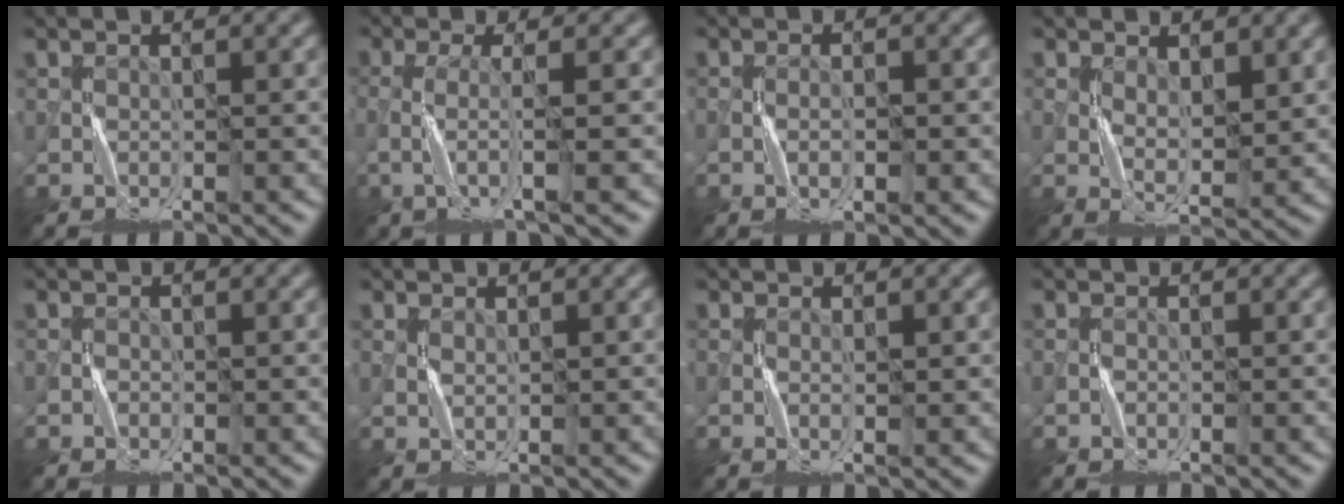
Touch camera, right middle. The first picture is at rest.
{"total": 2.4, "force": [-0.8, 0.3, 2.2], "torque": [-0.045, -0.002, -0.019]}
{"total": 1.0, "force": [-0.7, 0.2, 0.7], "torque": [-0.013, 0.005, -0.014]}
{"total": 2.9, "force": [1.1, 1.4, 2.3], "torque": [-0.048, -0.002, 0.023]}
{"total": 0.9, "force": [-0.7, 0.4, -0.1], "torque": [0.005, 0.005, -0.015]}
{"total": 0.0}
{"total": 0.0}
{"total": 0.7, "force": [-0.7, 0.1, -0.2], "torque": [0.005, 0.006, -0.015]}